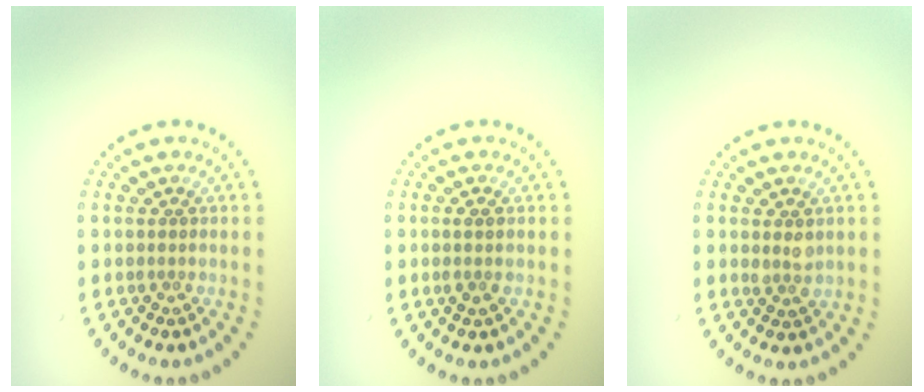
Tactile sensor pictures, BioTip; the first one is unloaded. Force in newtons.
{"total": 1.1, "press": 1.0, "slide": 0.5}
{"total": 1.5, "press": 1.4, "slide": 0.7}